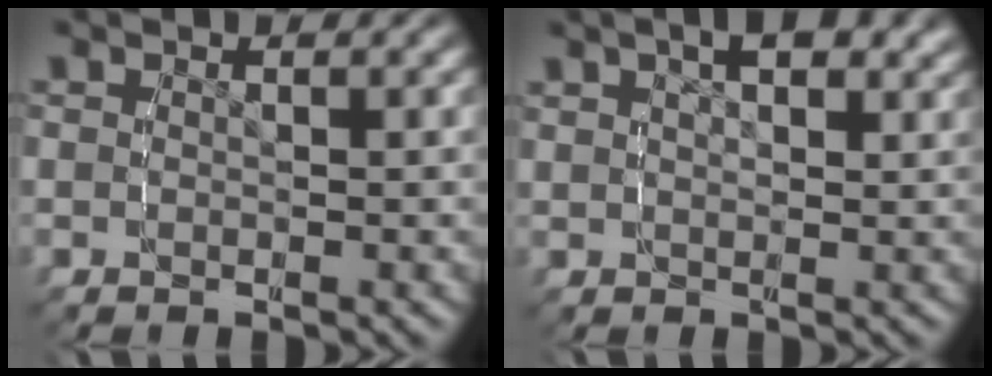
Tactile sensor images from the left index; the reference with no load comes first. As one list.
[{"total": 3.6, "force": [2.1, 1.4, 2.5], "torque": [-0.023, 0.009, 0.037]}]